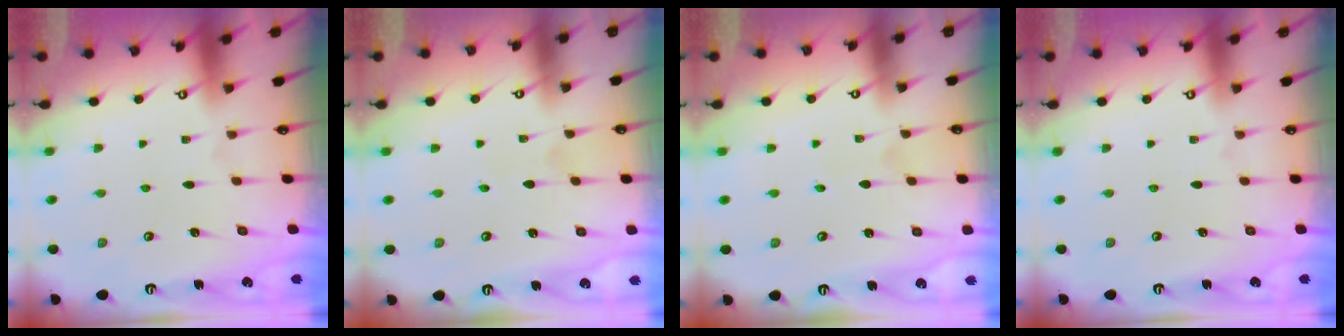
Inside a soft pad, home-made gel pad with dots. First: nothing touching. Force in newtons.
{"total": 1.1, "press": 1.1, "slide": 0.1}
{"total": 1.1, "press": 1.1, "slide": 0.1}
{"total": 0.0}